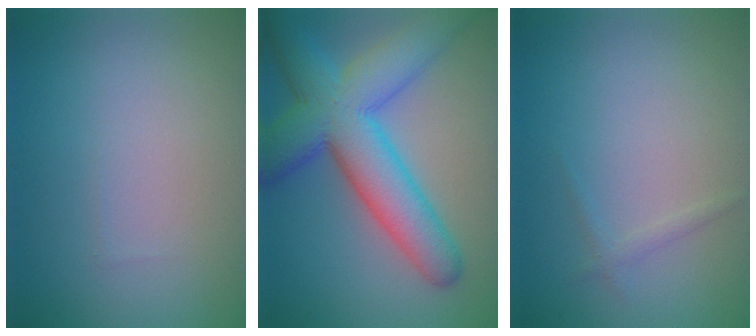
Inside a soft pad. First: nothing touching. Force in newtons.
{"total": 9.6, "press": 9.6, "slide": 0.2}
{"total": 0.8, "press": 0.8, "slide": 0.1}